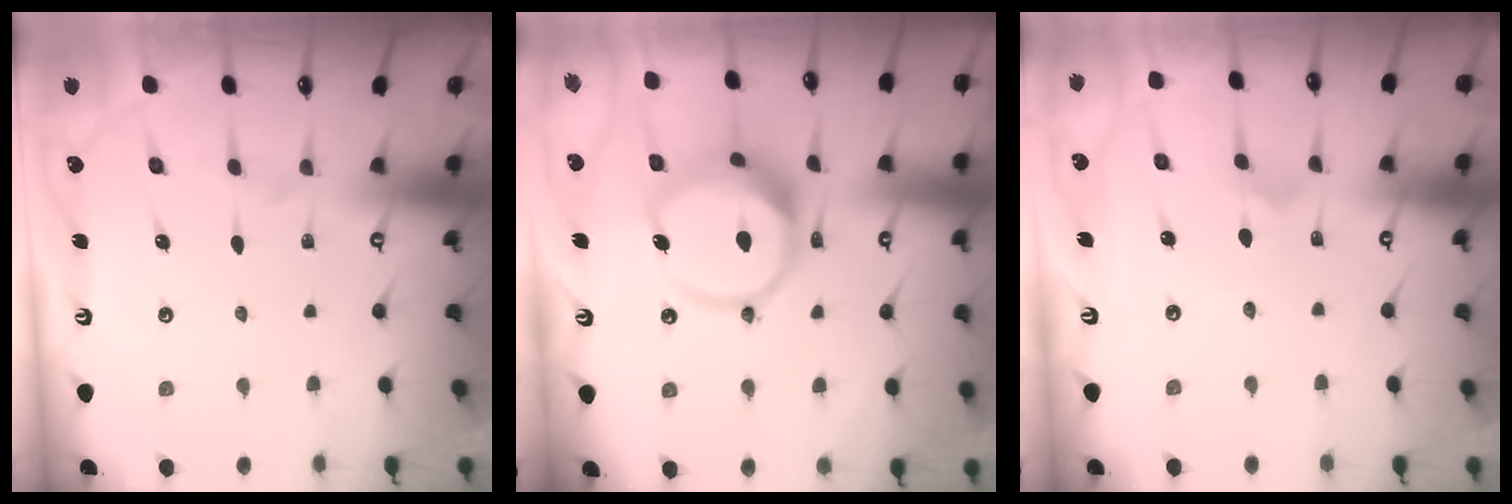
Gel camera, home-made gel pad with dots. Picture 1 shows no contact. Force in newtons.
{"total": 14.0, "press": 13.9, "slide": 1.9}
{"total": 2.3, "press": 2.3, "slide": 0.2}